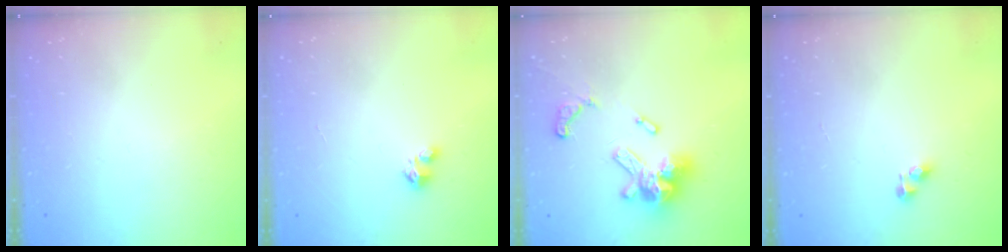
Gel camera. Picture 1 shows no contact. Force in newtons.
{"total": 1.6, "press": 1.6, "slide": 0.1}
{"total": 15.1, "press": 15.1, "slide": 1.0}
{"total": 3.4, "press": 3.4, "slide": 0.4}